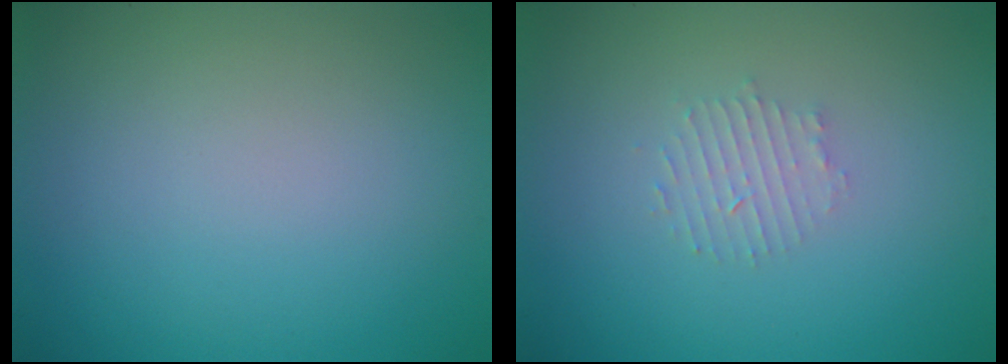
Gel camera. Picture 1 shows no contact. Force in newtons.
{"total": 1.6, "press": 1.5, "slide": 0.3}